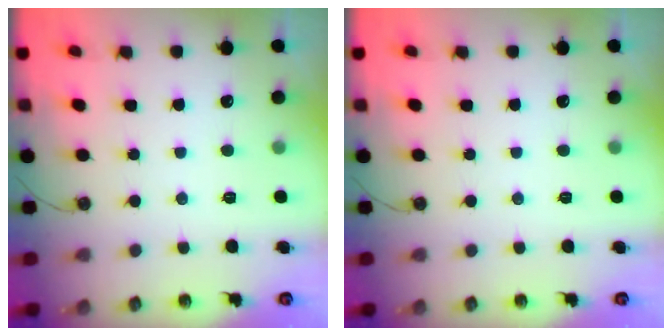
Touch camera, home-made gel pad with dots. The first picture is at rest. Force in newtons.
{"total": 0.0}